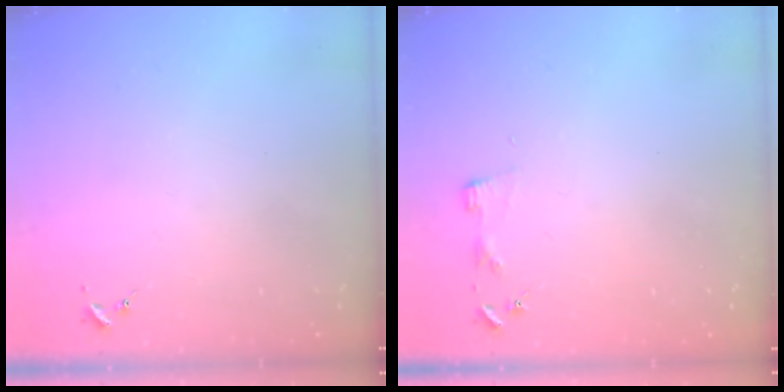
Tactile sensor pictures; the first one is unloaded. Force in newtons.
{"total": 2.9, "press": 2.9, "slide": 0.3}